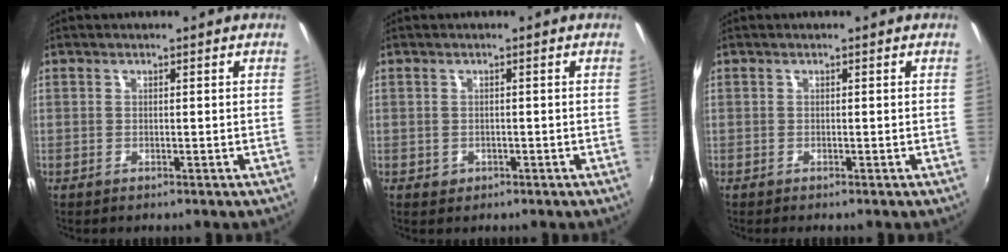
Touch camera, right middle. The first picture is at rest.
{"total": 1.4, "force": [-0.4, 1.3, 0.4], "torque": [-0.007, -0.002, -0.003]}
{"total": 0.0}